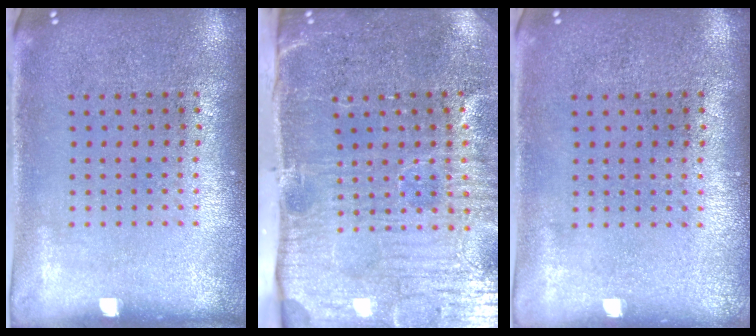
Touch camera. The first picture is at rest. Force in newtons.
{"total": 5.2, "press": 4.3, "slide": 2.9}
{"total": 0.0}